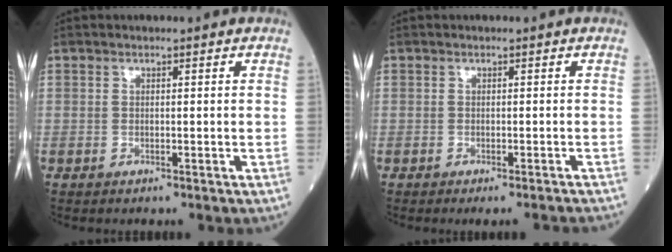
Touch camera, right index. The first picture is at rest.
{"total": 4.4, "force": [-4.2, -0.5, 1.3], "torque": [-0.010, -0.017, -0.050]}